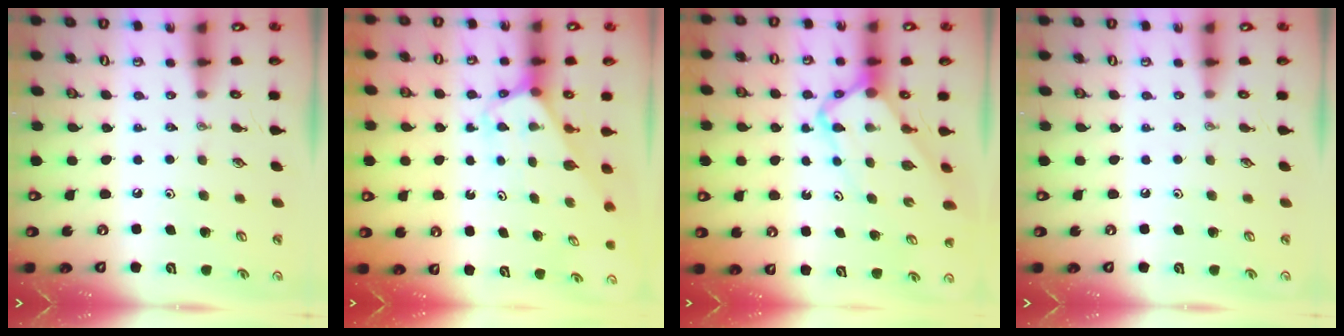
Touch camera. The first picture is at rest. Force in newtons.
{"total": 3.0, "press": 3.0, "slide": 0.2}
{"total": 6.1, "press": 6.1, "slide": 0.5}
{"total": 0.0}